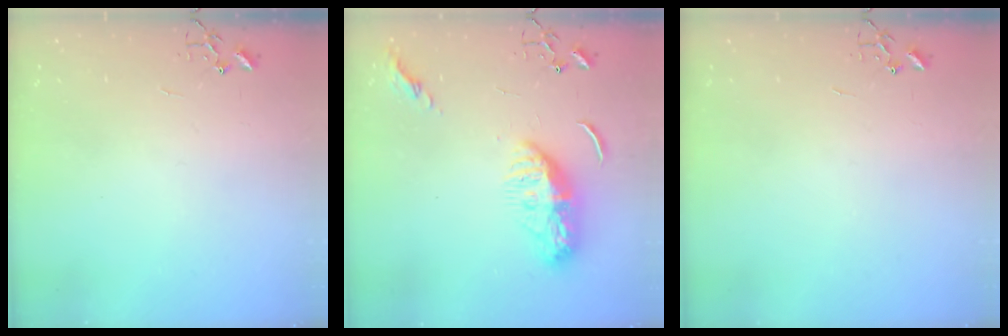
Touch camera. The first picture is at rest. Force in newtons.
{"total": 11.4, "press": 11.3, "slide": 0.9}
{"total": 0.0}